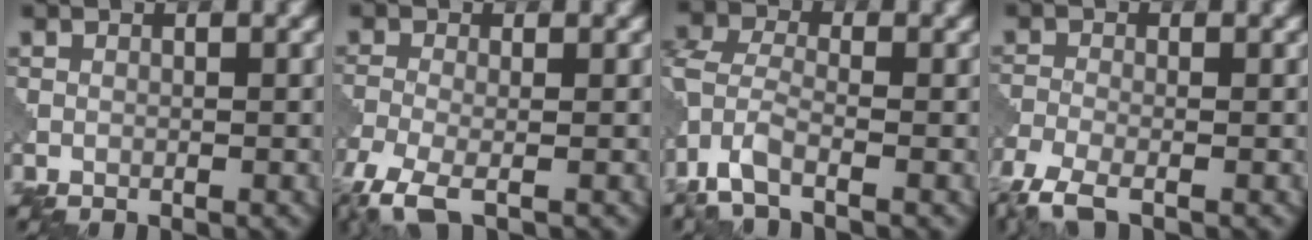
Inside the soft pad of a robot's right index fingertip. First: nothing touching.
{"total": 4.8, "force": [-3.1, 1.4, 3.4], "torque": [-0.074, -0.011, -0.071]}
{"total": 4.5, "force": [-2.5, 1.9, 3.3], "torque": [-0.078, -0.003, -0.065]}
{"total": 3.7, "force": [-2.8, 0.9, 2.3], "torque": [-0.055, -0.009, -0.070]}